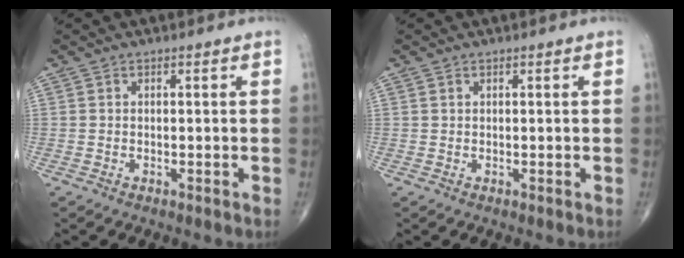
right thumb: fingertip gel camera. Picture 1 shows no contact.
{"total": 0.0}